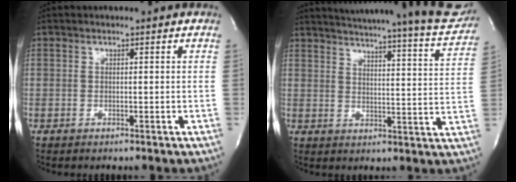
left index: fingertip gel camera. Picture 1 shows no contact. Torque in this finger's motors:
{"motor_torque": [1.07, -1.08, 0.62, 0.16]}